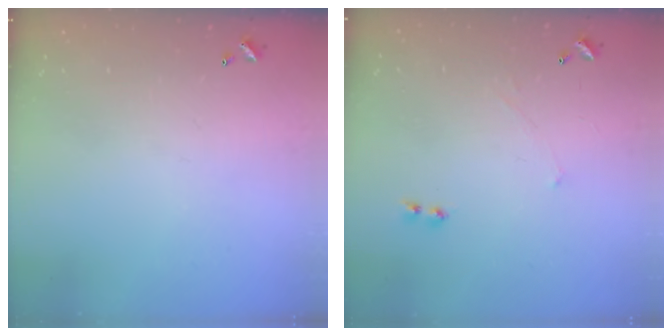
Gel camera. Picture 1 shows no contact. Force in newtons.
{"total": 2.4, "press": 2.3, "slide": 0.5}